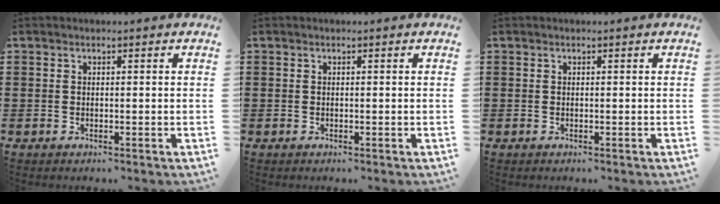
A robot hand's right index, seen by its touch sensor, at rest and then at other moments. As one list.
[{"total": 0.0}, {"total": 0.0}]